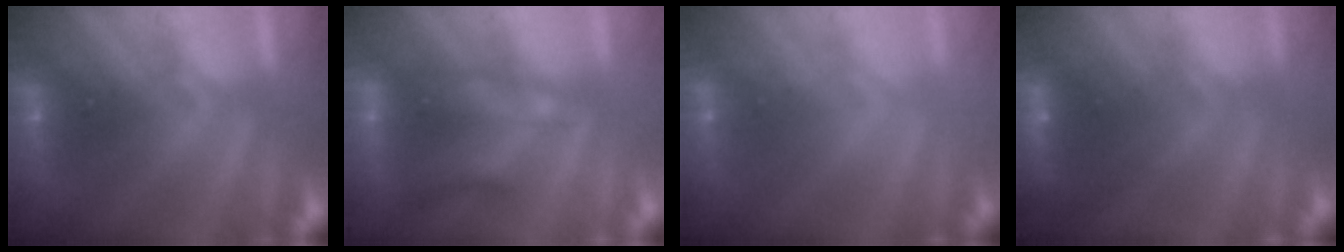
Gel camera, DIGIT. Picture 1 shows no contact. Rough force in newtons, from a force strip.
{"total": 2.1}
{"total": 1.8}
{"total": 5.6}